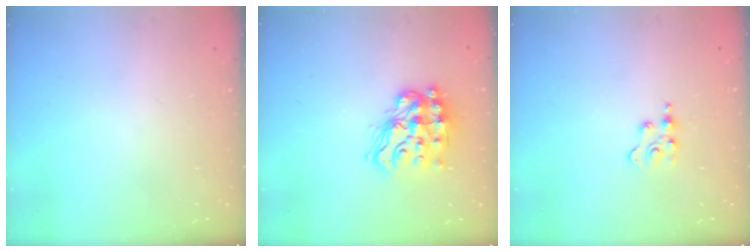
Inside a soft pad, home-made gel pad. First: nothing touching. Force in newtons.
{"total": 15.0, "press": 14.9, "slide": 1.3}
{"total": 2.8, "press": 2.8, "slide": 0.4}